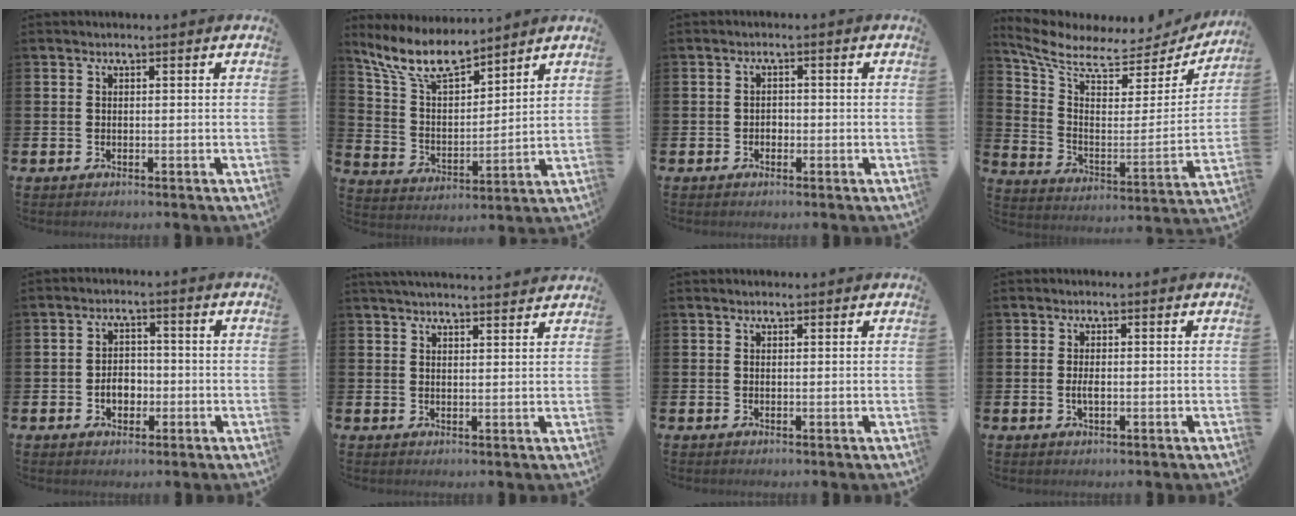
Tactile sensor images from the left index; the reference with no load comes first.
{"total": 9.3, "force": [8.0, 2.6, 4.0], "torque": [-0.116, -0.035, 0.147]}
{"total": 1.3, "force": [-0.5, 1.1, 0.3], "torque": [0.000, 0.000, -0.014]}
{"total": 7.8, "force": [6.4, 3.1, 3.1], "torque": [-0.102, -0.044, 0.108]}
{"total": 3.4, "force": [-0.9, 2.5, 2.1], "torque": [-0.026, -0.001, -0.024]}
{"total": 3.3, "force": [3.3, -0.2, 0.3], "torque": [-0.009, -0.017, 0.060]}
{"total": 0.6, "force": [0.5, 0.3, 0.1], "torque": [0.005, 0.001, 0.008]}
{"total": 1.5, "force": [-0.1, 0.6, 1.4], "torque": [-0.027, 0.001, -0.003]}